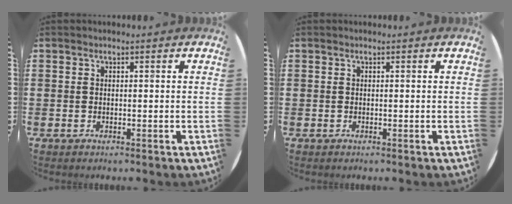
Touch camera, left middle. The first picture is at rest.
{"total": 0.0}